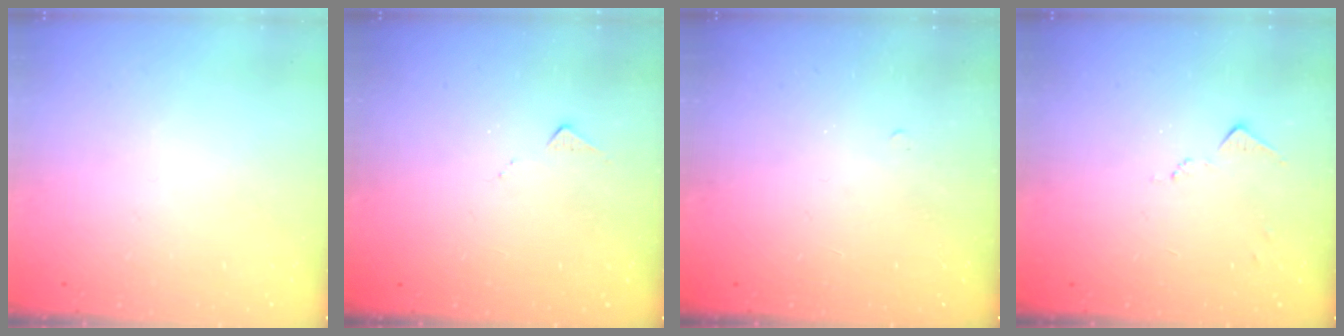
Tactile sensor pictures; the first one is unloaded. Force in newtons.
{"total": 5.4, "press": 5.3, "slide": 0.7}
{"total": 4.6, "press": 4.5, "slide": 0.6}
{"total": 6.0, "press": 5.9, "slide": 0.8}